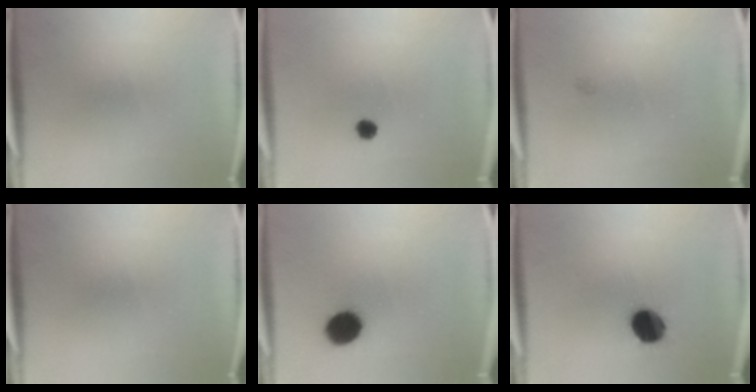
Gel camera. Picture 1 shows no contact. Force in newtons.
{"total": 1.8}
{"total": 0.6}
{"total": 0.0}
{"total": 9.5}
{"total": 10.7}